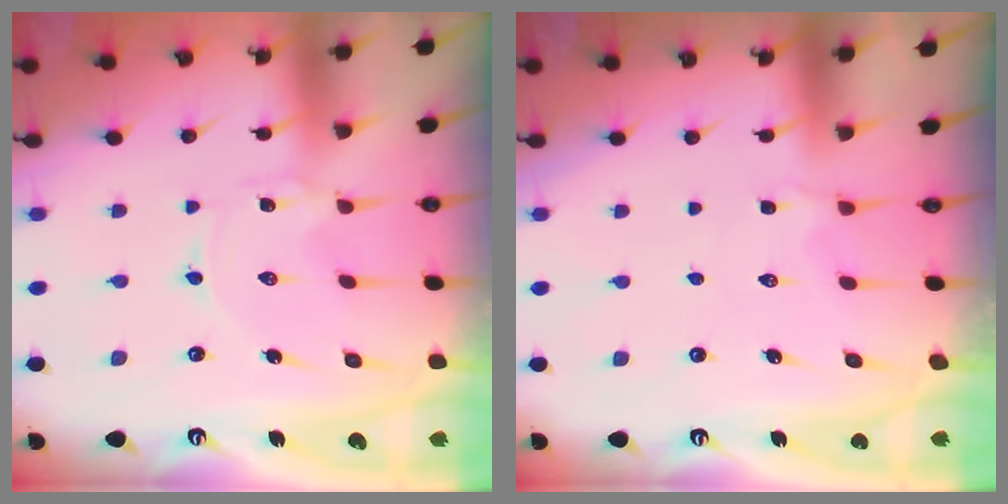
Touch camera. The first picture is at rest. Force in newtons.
{"total": 2.1, "press": 1.9, "slide": 0.9}